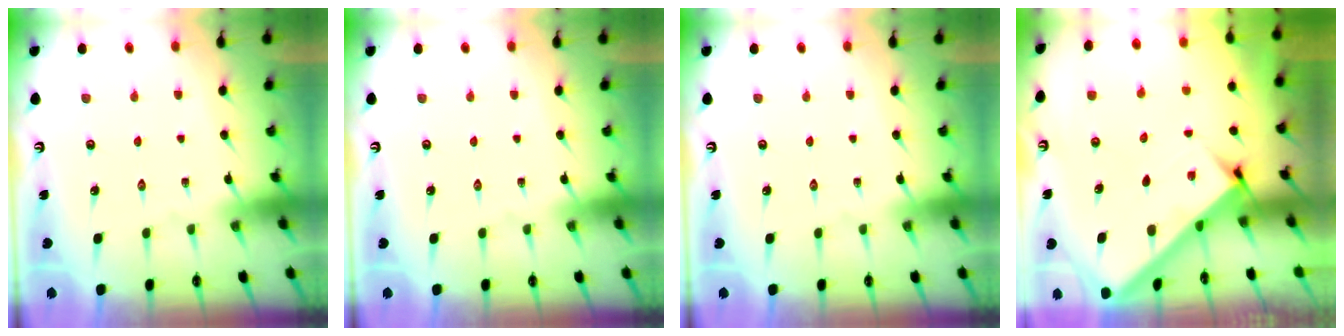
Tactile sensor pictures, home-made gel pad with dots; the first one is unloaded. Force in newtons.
{"total": 0.0}
{"total": 0.0}
{"total": 3.9, "press": 3.8, "slide": 0.5}